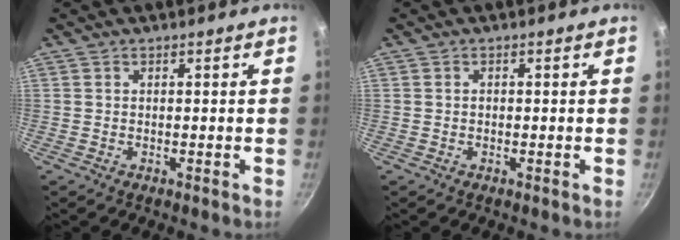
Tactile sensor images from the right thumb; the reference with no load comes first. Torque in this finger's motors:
{"motor_torque": [-0.26, -0.18, 0.25, -0.11, -0.03]}